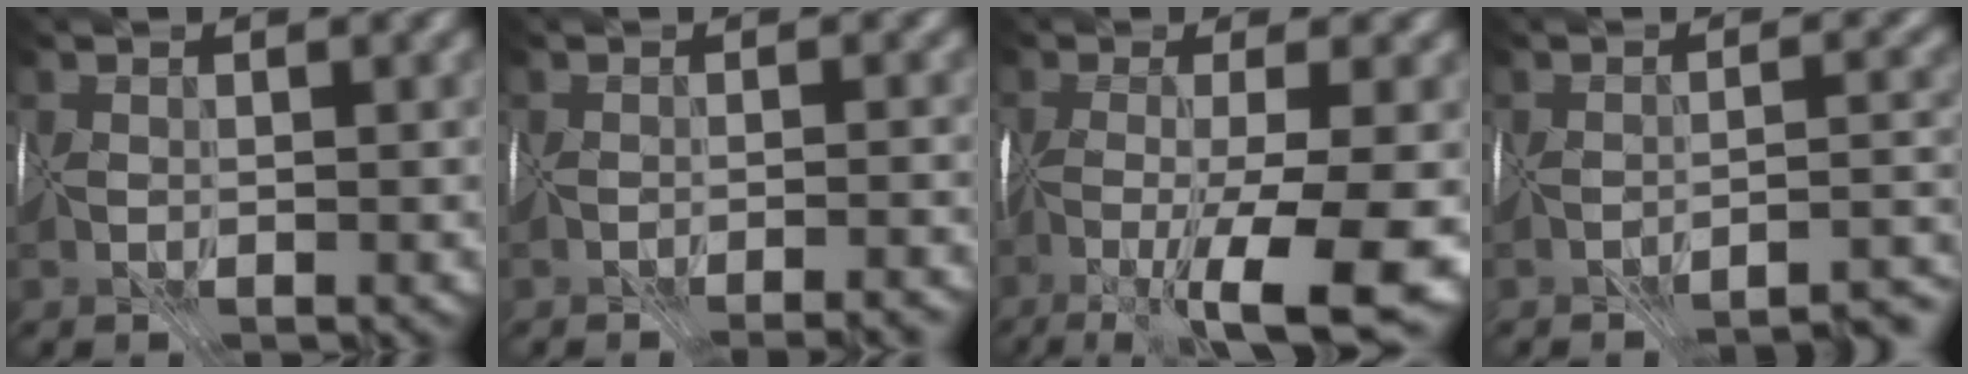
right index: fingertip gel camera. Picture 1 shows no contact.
{"total": 5.0, "force": [-4.7, 0.5, 1.4], "torque": [0.007, -0.001, -0.044]}
{"total": 12.5, "force": [-6.0, 2.2, 10.7], "torque": [-0.201, -0.025, -0.086]}
{"total": 8.6, "force": [-8.1, 1.4, 2.8], "torque": [-0.012, 0.008, -0.084]}